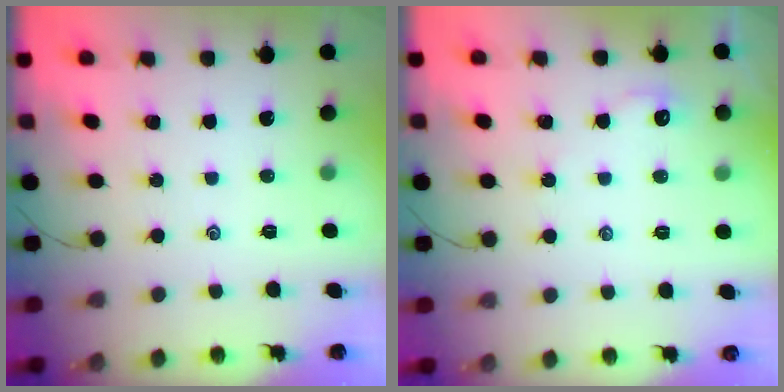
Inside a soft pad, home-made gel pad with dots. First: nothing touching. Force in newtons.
{"total": 1.8, "press": 1.8, "slide": 0.3}